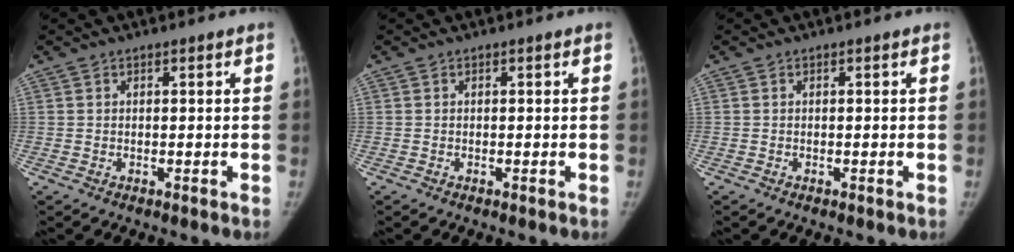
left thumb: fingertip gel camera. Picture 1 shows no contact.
{"total": 0.0}
{"total": 0.0}